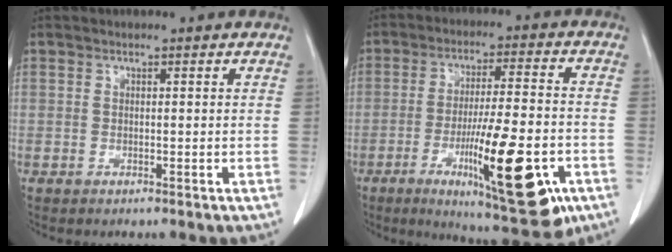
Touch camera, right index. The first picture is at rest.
{"total": 18.7, "force": [-7.5, 2.7, 16.9], "torque": [-0.247, -0.021, -0.105]}